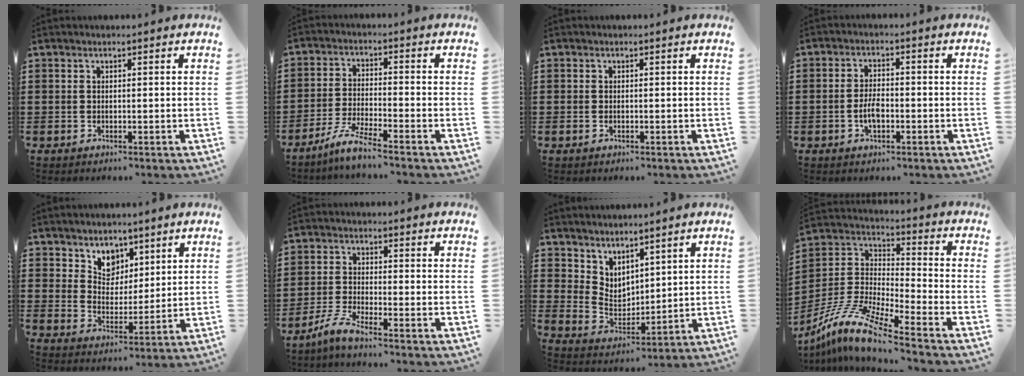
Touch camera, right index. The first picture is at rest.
{"total": 5.0, "force": [-4.4, -0.3, 2.5], "torque": [-0.062, -0.013, -0.088]}
{"total": 1.9, "force": [1.1, -1.3, -0.7], "torque": [0.021, -0.004, 0.022]}
{"total": 3.8, "force": [-1.1, 1.7, 3.3], "torque": [-0.073, 0.000, -0.023]}
{"total": 5.7, "force": [4.1, 4.0, 0.5], "torque": [-0.031, -0.009, 0.076]}
{"total": 3.9, "force": [-3.3, 0.0, 2.0], "torque": [-0.063, -0.009, -0.072]}
{"total": 4.4, "force": [3.9, 2.0, 0.1], "torque": [-0.023, -0.016, 0.075]}
{"total": 10.9, "force": [-9.1, 1.0, 5.9], "torque": [-0.151, -0.002, -0.193]}